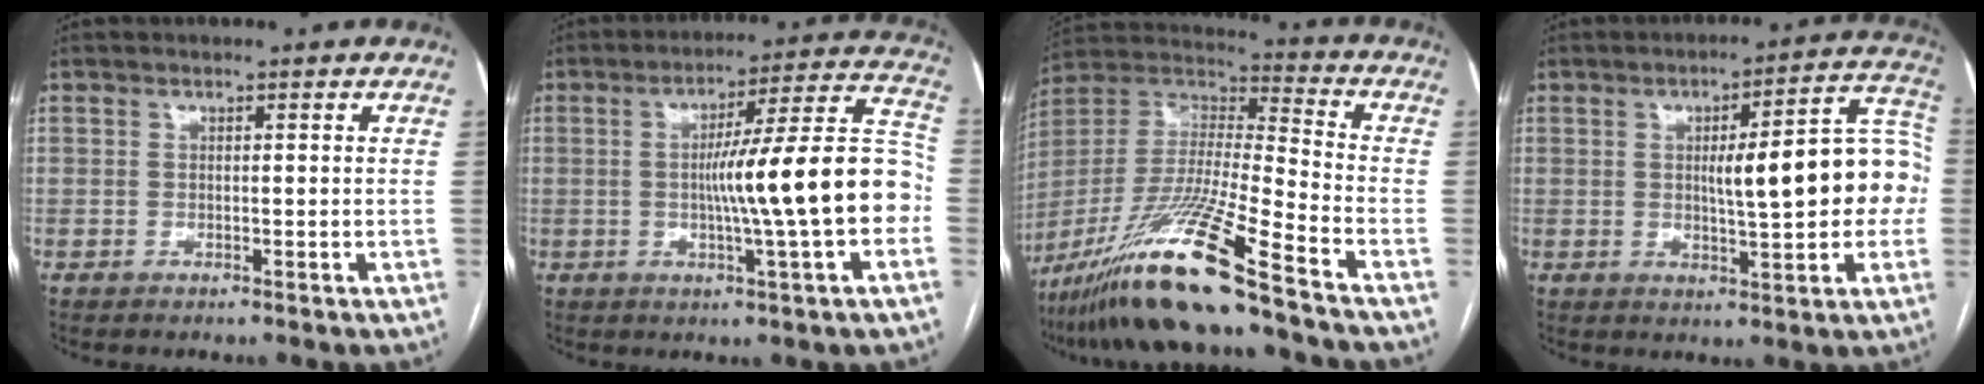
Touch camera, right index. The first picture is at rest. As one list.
[{"total": 16.5, "force": [-2.1, 0.0, 16.4], "torque": [-0.236, 0.022, -0.035]}, {"total": 20.0, "force": [-14.4, -1.1, 13.8], "torque": [-0.307, -0.034, -0.274]}, {"total": 14.3, "force": [0.0, 3.0, 14.0], "torque": [-0.176, 0.037, 0.003]}]